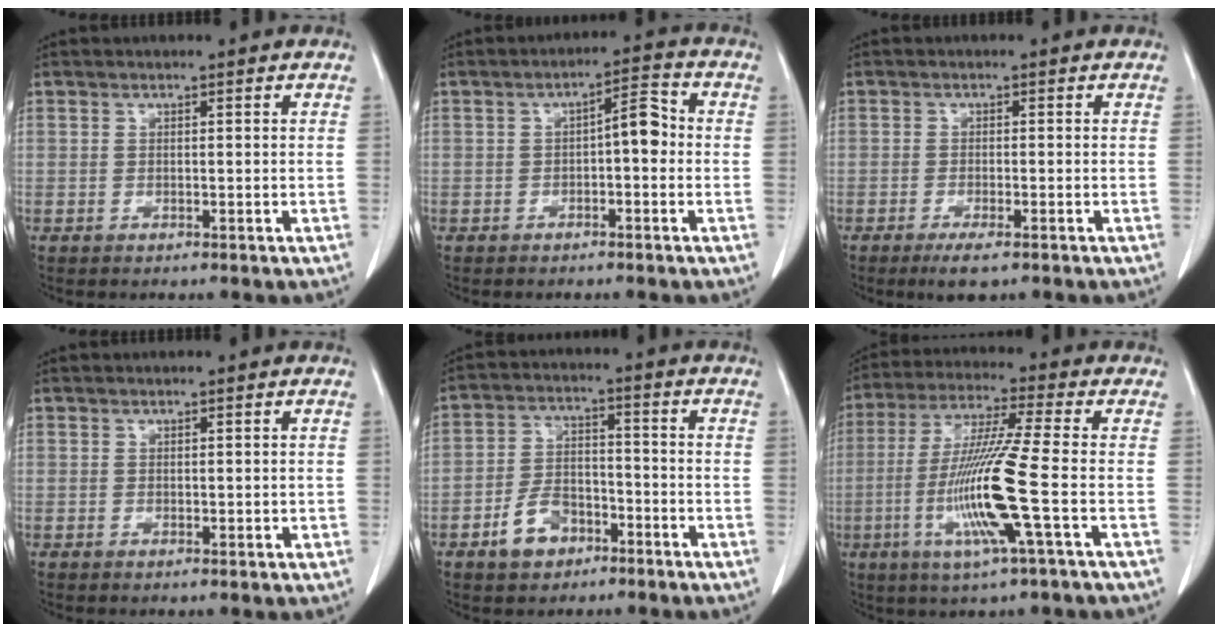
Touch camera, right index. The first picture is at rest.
{"total": 4.6, "force": [-0.4, 1.4, 4.4], "torque": [-0.061, 0.022, -0.008]}
{"total": 3.3, "force": [-2.2, 0.5, 2.5], "torque": [-0.044, -0.007, -0.035]}
{"total": 0.7, "force": [0.1, 0.4, 0.5], "torque": [-0.007, -0.002, 0.005]}
{"total": 7.0, "force": [-3.9, 4.4, 3.8], "torque": [-0.082, 0.015, -0.065]}
{"total": 13.3, "force": [-3.3, -1.1, 12.9], "torque": [-0.265, -0.017, -0.072]}